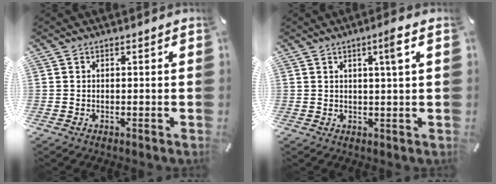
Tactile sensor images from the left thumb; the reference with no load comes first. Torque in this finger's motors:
{"motor_torque": [-0.05, 0.01, 0.28, 0.14, 0.09]}